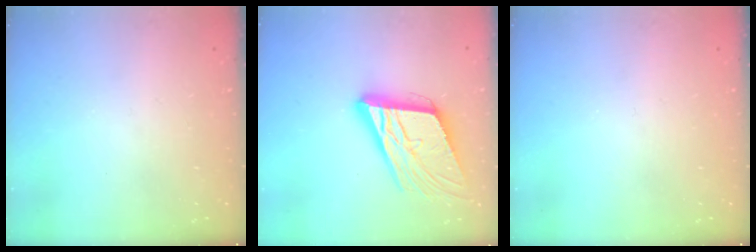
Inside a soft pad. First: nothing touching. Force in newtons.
{"total": 18.5, "press": 18.2, "slide": 3.6}
{"total": 0.0}